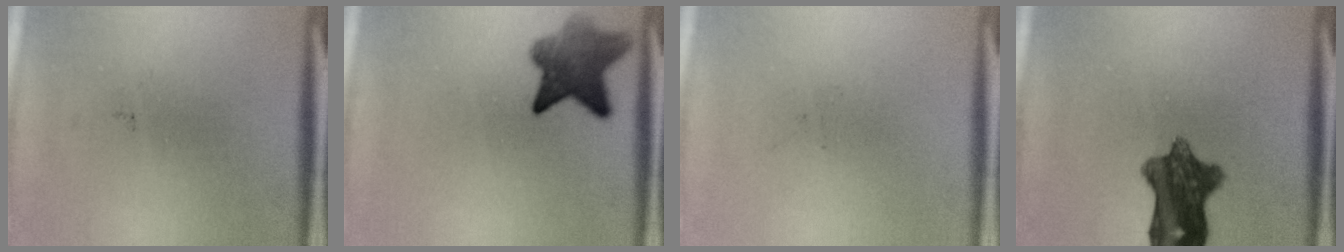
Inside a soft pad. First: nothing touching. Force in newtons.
{"total": 6.8}
{"total": 0.0}
{"total": 9.3}